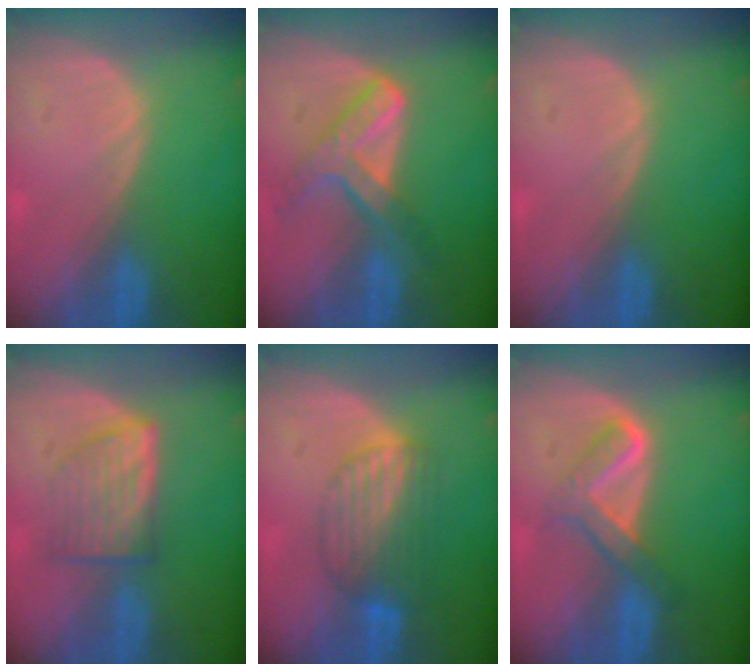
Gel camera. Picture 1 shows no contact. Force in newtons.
{"total": 7.2, "press": 6.2, "slide": 3.8}
{"total": 0.0}
{"total": 6.1, "press": 5.8, "slide": 1.7}
{"total": 6.4, "press": 6.3, "slide": 1.2}
{"total": 5.2, "press": 5.1, "slide": 0.6}